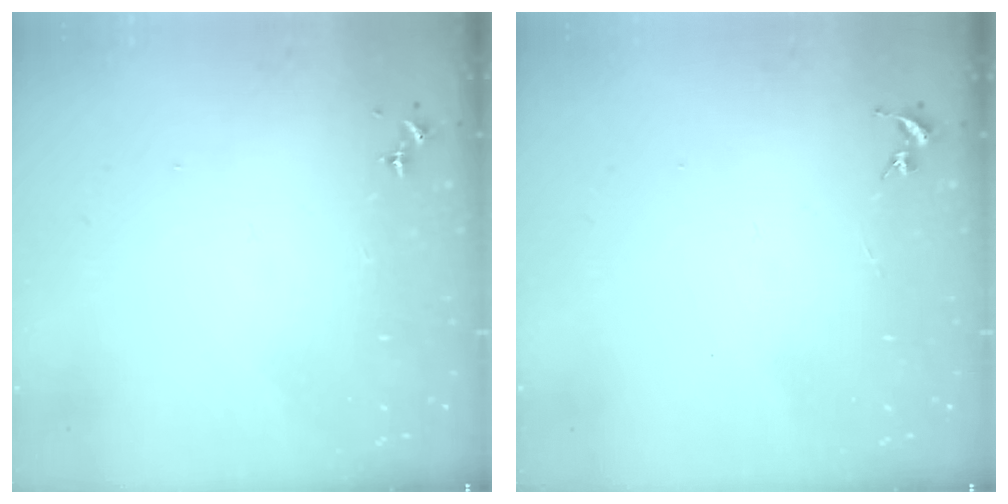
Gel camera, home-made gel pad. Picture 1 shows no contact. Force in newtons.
{"total": 0.0}